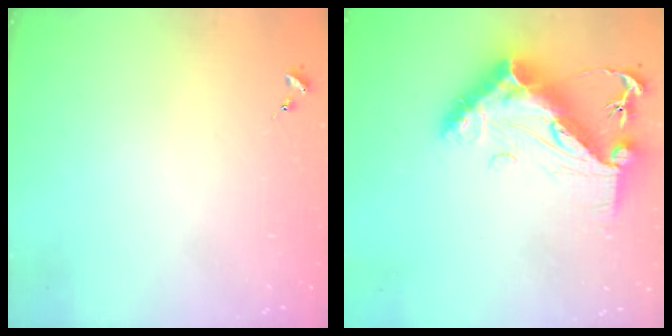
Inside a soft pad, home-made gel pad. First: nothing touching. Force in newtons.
{"total": 19.4, "press": 19.3, "slide": 1.7}